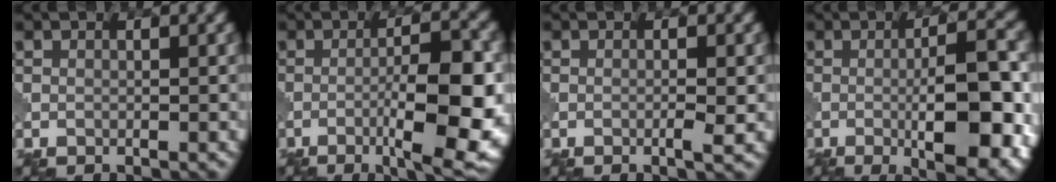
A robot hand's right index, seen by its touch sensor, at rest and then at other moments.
{"total": 9.6, "force": [-3.2, 2.0, 8.8], "torque": [-0.132, -0.002, -0.048]}
{"total": 1.6, "force": [-0.5, 0.0, 1.6], "torque": [-0.027, 0.000, -0.009]}
{"total": 10.9, "force": [-2.7, 2.8, 10.2], "torque": [-0.133, -0.001, -0.036]}